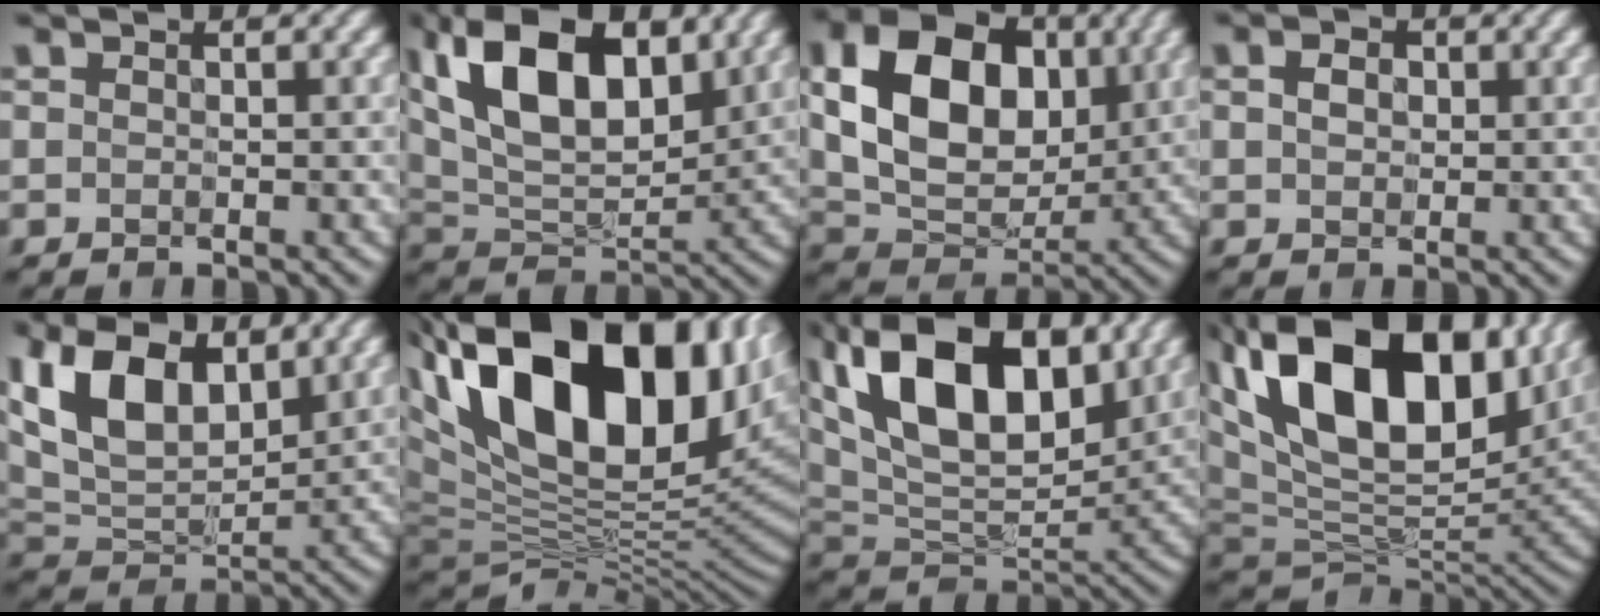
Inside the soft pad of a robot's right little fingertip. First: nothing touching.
{"total": 13.5, "force": [5.4, 7.5, 9.8], "torque": [-0.179, 0.016, 0.087]}
{"total": 12.3, "force": [2.3, 8.5, 8.6], "torque": [-0.150, 0.004, 0.034]}
{"total": 1.7, "force": [0.0, 1.3, 1.1], "torque": [-0.023, 0.001, 0.000]}
{"total": 10.9, "force": [4.2, 6.5, 7.7], "torque": [-0.175, 0.007, 0.073]}
{"total": 18.9, "force": [6.4, 11.1, 13.9], "torque": [-0.236, 0.017, 0.121]}
{"total": 14.9, "force": [6.2, 8.6, 10.5], "torque": [-0.198, 0.021, 0.109]}
{"total": 17.2, "force": [7.1, 10.1, 11.9], "torque": [-0.232, 0.026, 0.132]}